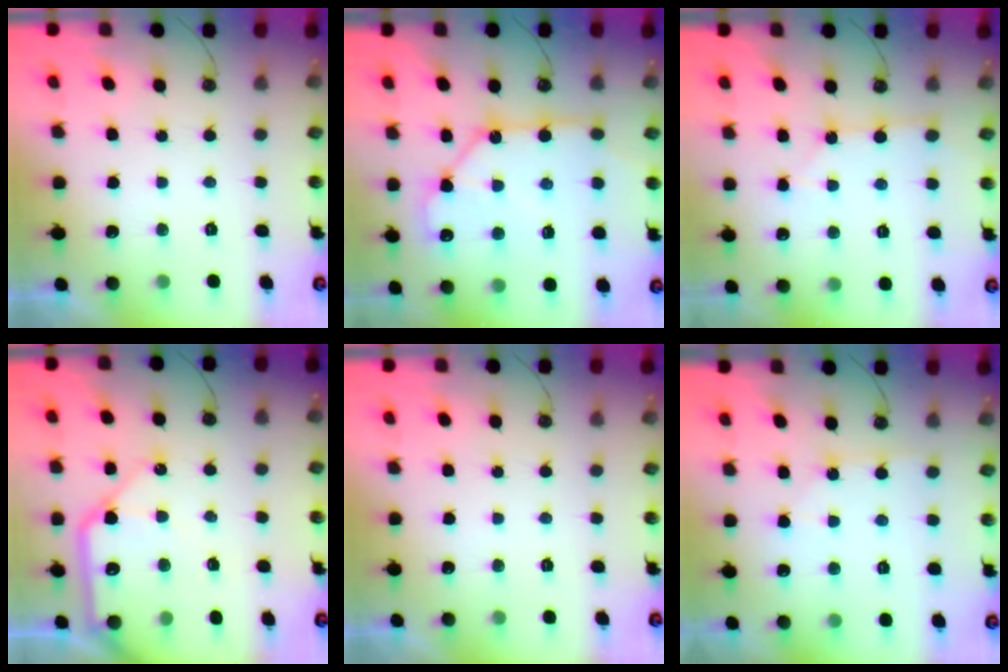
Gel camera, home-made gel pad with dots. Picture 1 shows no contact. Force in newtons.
{"total": 13.6, "press": 13.5, "slide": 1.6}
{"total": 2.3, "press": 2.2, "slide": 0.3}
{"total": 14.0, "press": 13.9, "slide": 1.7}
{"total": 0.0}
{"total": 4.8, "press": 4.8, "slide": 0.5}